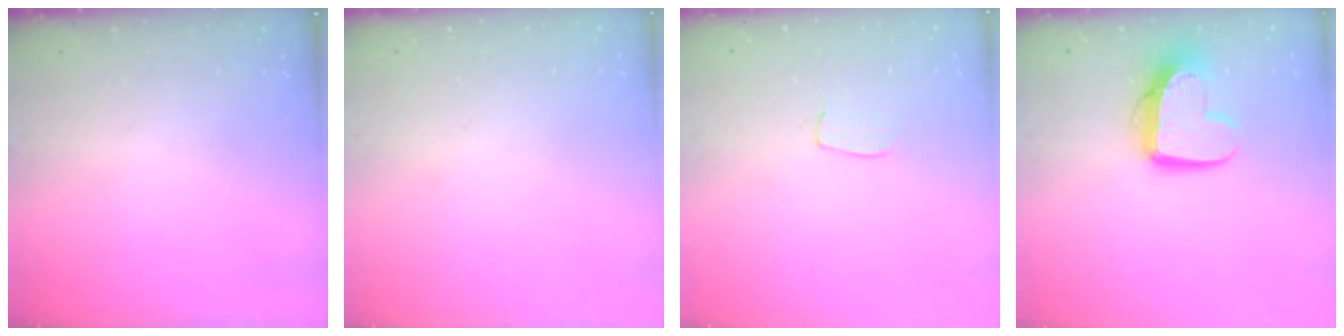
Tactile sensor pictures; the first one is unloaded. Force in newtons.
{"total": 0.0}
{"total": 4.5, "press": 4.5, "slide": 0.3}
{"total": 12.9, "press": 12.8, "slide": 1.1}